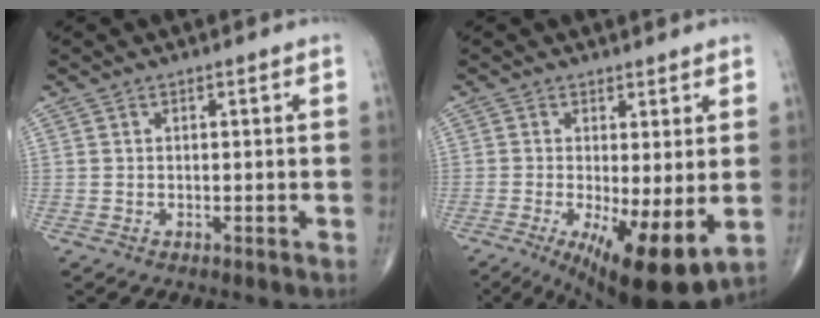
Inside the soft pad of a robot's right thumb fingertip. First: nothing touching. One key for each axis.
{"total": 12.6, "fx": -2.7, "fy": 3.8, "fz": 11.7, "tx": -0.184, "ty": -0.025, "tz": -0.031}